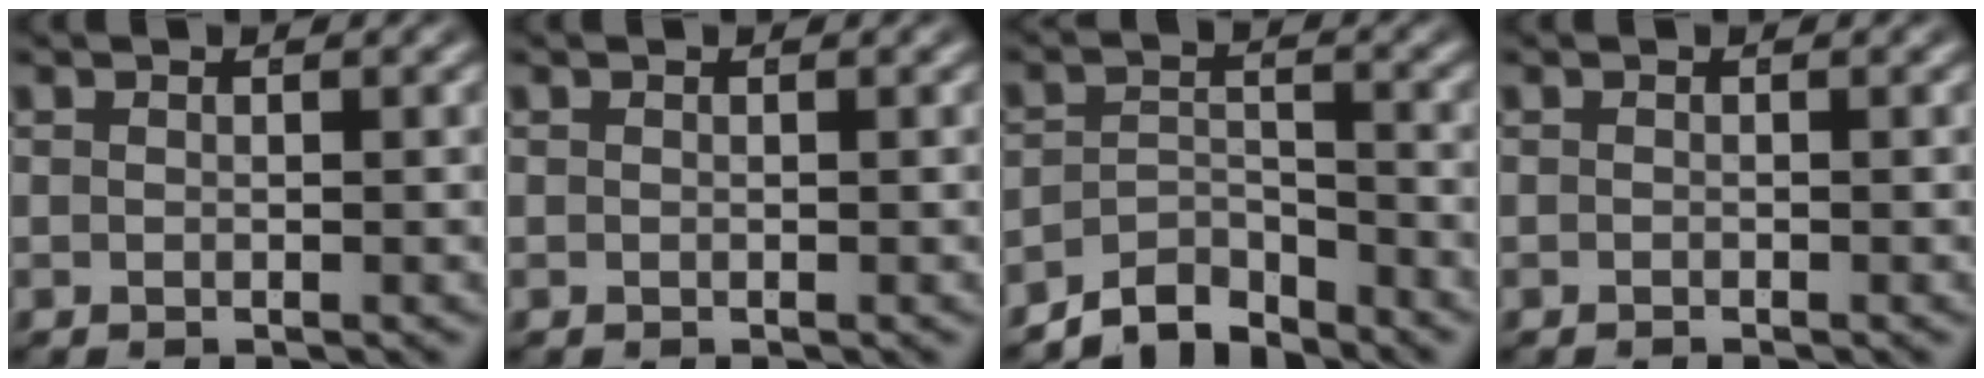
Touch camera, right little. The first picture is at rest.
{"total": 0.0}
{"total": 5.3, "force": [-4.6, 1.9, 1.6], "torque": [-0.022, -0.018, -0.076]}
{"total": 0.5, "force": [-0.4, -0.3, 0.0], "torque": [-0.001, -0.003, -0.005]}